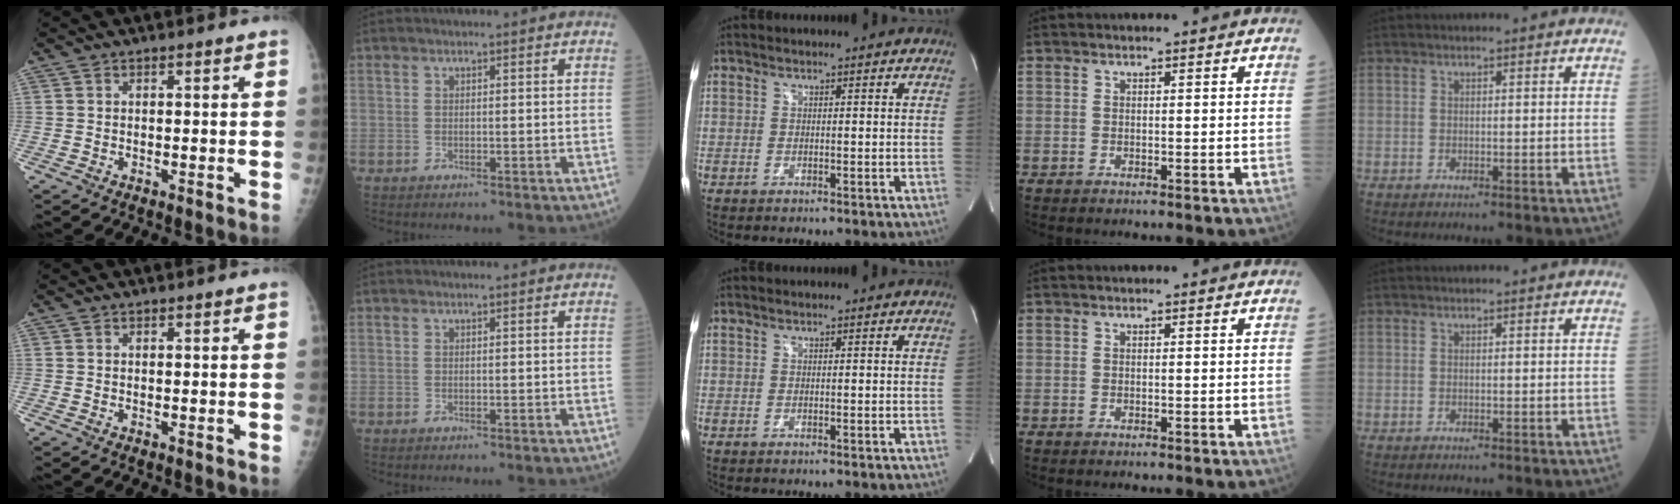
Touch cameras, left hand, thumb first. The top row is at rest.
{}